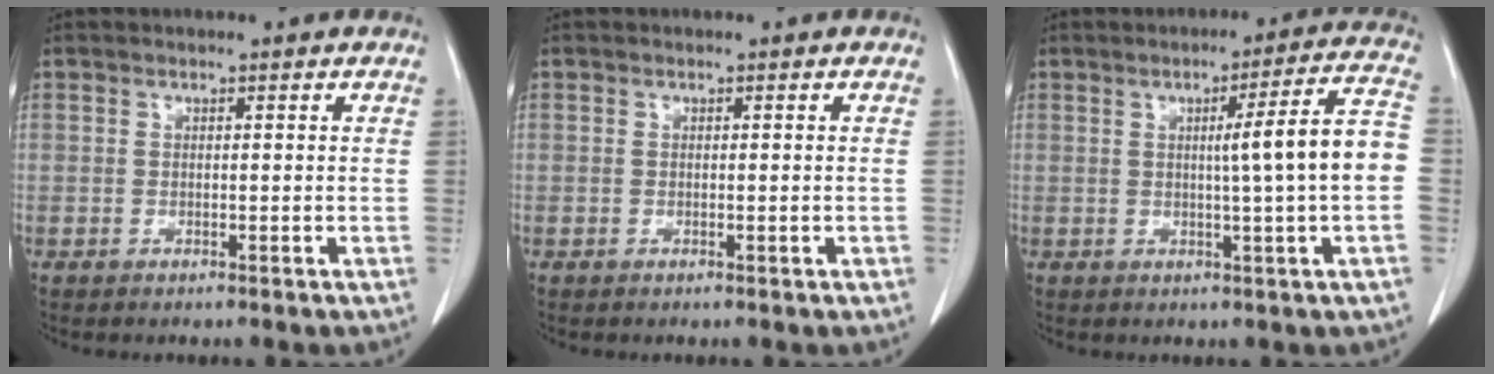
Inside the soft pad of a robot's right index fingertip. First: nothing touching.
{"total": 0.6, "force": [-0.2, 0.1, 0.6], "torque": [-0.011, -0.002, 0.001]}
{"total": 10.1, "force": [-0.1, -1.1, 10.0], "torque": [-0.137, 0.011, -0.003]}